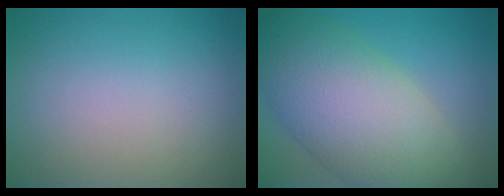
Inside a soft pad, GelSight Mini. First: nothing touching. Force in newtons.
{"total": 11.2, "press": 11.2, "slide": 0.3}